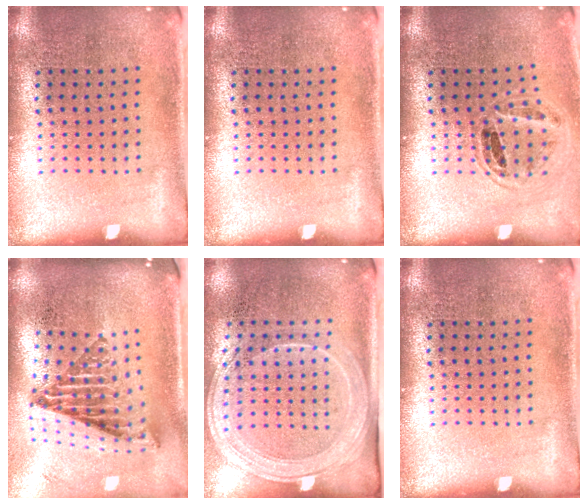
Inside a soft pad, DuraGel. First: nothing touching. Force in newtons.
{"total": 0.0}
{"total": 0.9, "press": 0.9, "slide": 0.2}
{"total": 2.1, "press": 1.4, "slide": 1.5}
{"total": 2.1, "press": 1.8, "slide": 1.0}
{"total": 0.0}